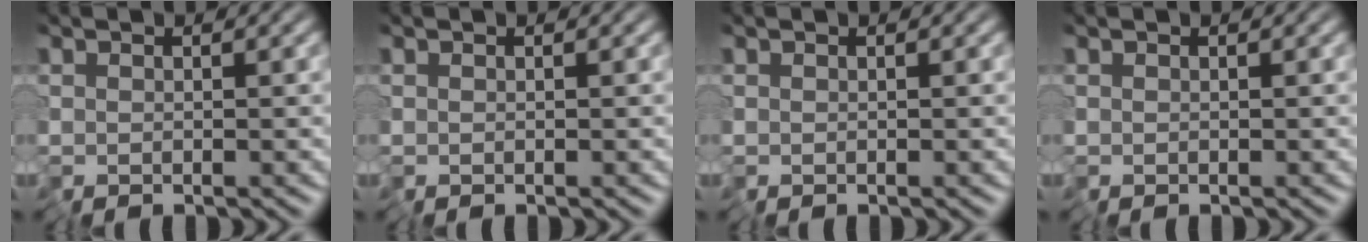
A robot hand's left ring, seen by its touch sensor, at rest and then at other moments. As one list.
[{"total": 0.0}, {"total": 0.0}, {"total": 0.0}]